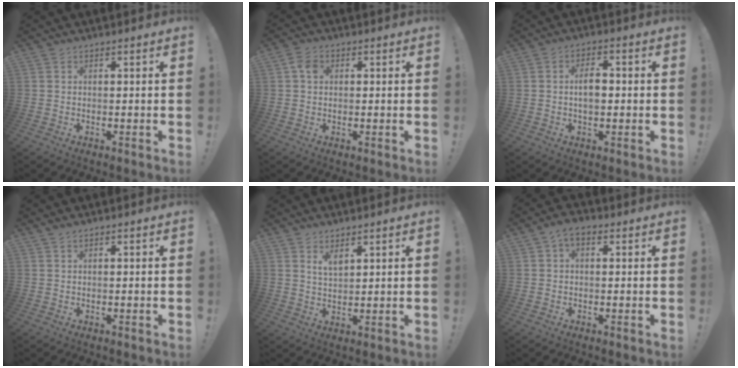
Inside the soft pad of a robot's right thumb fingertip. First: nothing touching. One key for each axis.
{"total": 3.8, "fx": 0.8, "fy": 2.8, "fz": 2.4, "tx": -0.031, "ty": 0.005, "tz": 0.013}
{"total": 5.7, "fx": 0.1, "fy": 3.3, "fz": 4.7, "tx": -0.070, "ty": 0.005, "tz": -0.005}
{"total": 0.9, "fx": 0.8, "fy": 0.1, "fz": 0.3, "tx": -0.006, "ty": 0.000, "tz": 0.016}
{"total": 3.9, "fx": 2.9, "fy": 1.7, "fz": 2.0, "tx": -0.025, "ty": -0.021, "tz": 0.049}
{"total": 3.8, "fx": 0.7, "fy": 2.3, "fz": 3.0, "tx": -0.046, "ty": 0.004, "tz": 0.012}